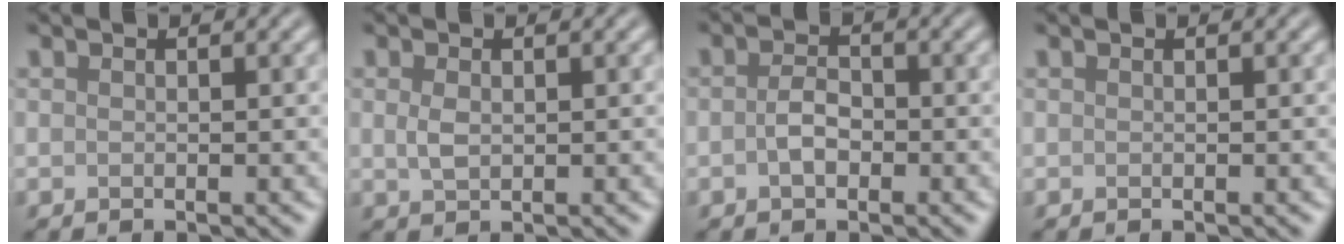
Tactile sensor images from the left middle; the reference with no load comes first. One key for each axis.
{"total": 1.6, "fx": 0.2, "fy": 1.0, "fz": 1.2, "tx": -0.030, "ty": -0.001, "tz": 0.007}
{"total": 2.2, "fx": -0.6, "fy": 1.4, "fz": 1.6, "tx": -0.036, "ty": 0.003, "tz": -0.015}
{"total": 0.0}